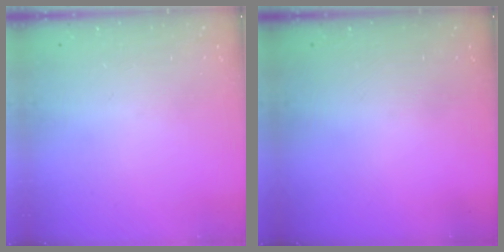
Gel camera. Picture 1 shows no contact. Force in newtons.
{"total": 0.0}